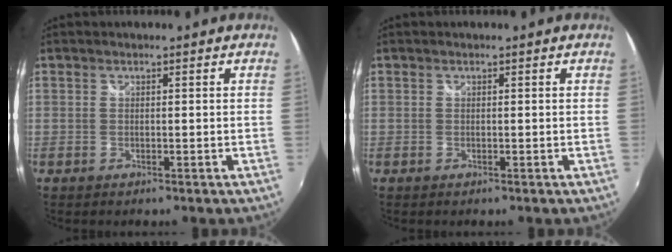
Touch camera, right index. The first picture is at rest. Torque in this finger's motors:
{"motor_torque": [0.00, 0.00, 0.00, 0.00]}